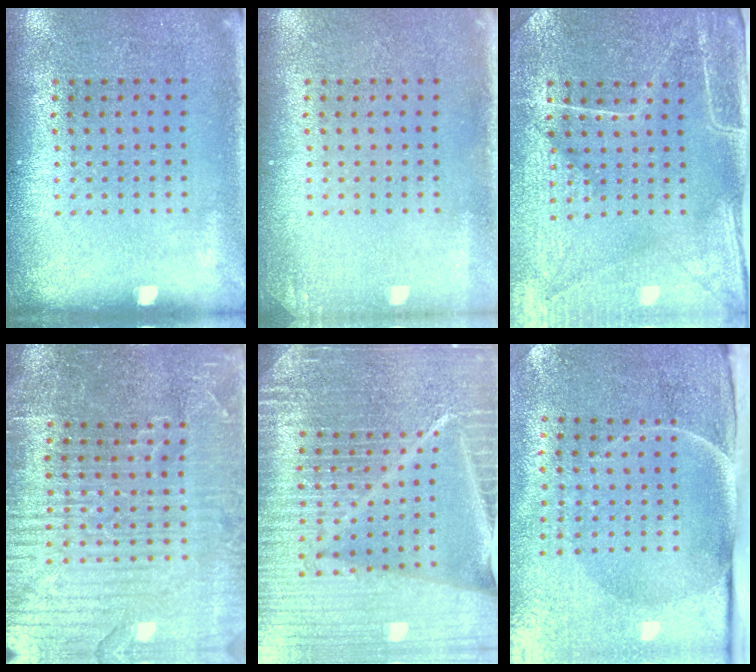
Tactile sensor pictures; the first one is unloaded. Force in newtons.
{"total": 0.9, "press": 0.9, "slide": 0.2}
{"total": 4.5, "press": 4.0, "slide": 2.1}
{"total": 5.3, "press": 4.9, "slide": 2.2}
{"total": 7.1, "press": 6.0, "slide": 3.7}
{"total": 4.9, "press": 3.9, "slide": 3.0}